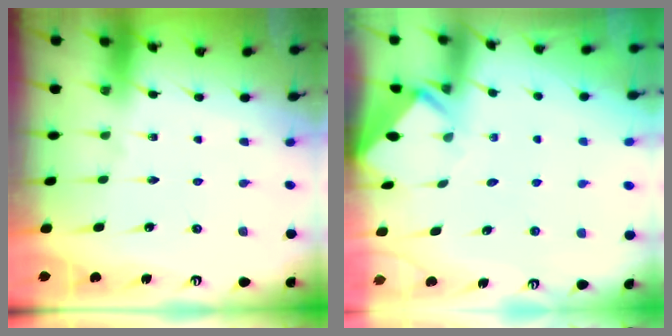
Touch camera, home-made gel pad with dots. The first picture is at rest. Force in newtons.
{"total": 3.4, "press": 3.4, "slide": 0.1}